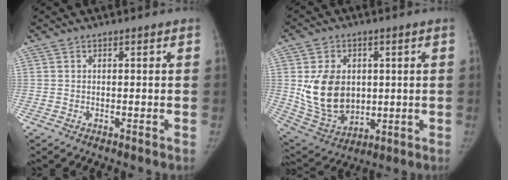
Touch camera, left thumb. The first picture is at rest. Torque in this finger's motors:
{"motor_torque": [0.99, 1.21, 0.63, -0.59, 0.28]}